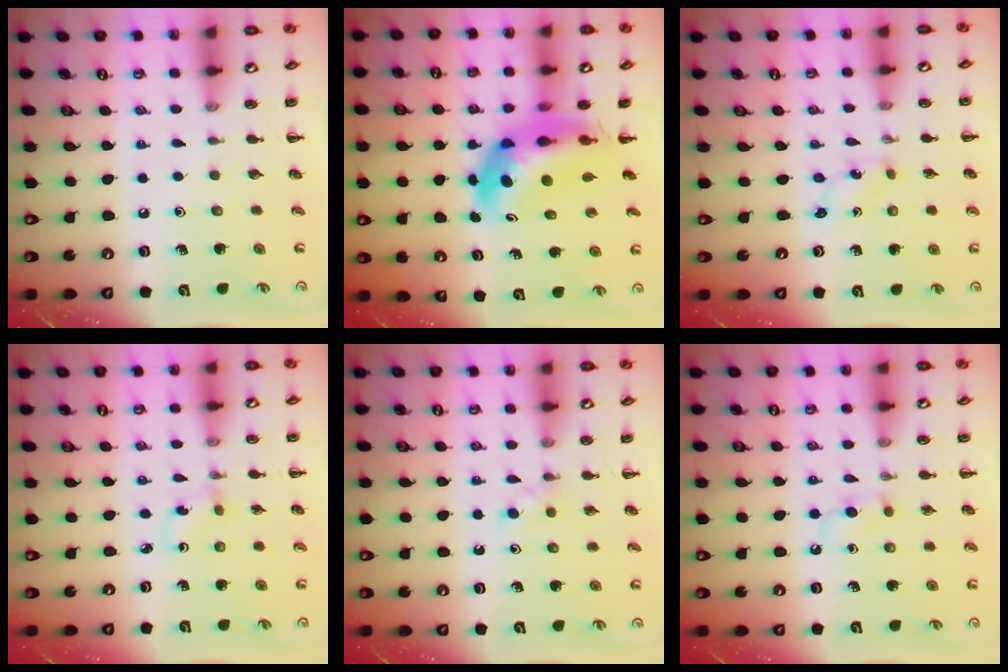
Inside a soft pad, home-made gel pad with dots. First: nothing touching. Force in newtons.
{"total": 7.5, "press": 7.1, "slide": 2.2}
{"total": 0.0}
{"total": 1.2, "press": 1.0, "slide": 0.7}
{"total": 2.7, "press": 2.5, "slide": 1.1}
{"total": 2.7, "press": 2.5, "slide": 1.2}